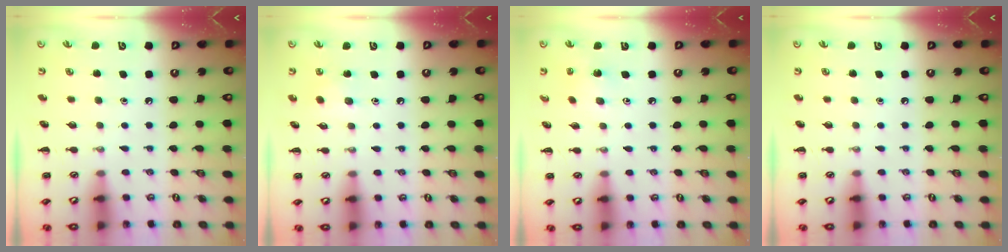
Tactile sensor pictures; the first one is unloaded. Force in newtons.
{"total": 6.0, "press": 5.9, "slide": 1.5}
{"total": 2.1, "press": 2.0, "slide": 0.5}
{"total": 0.0}